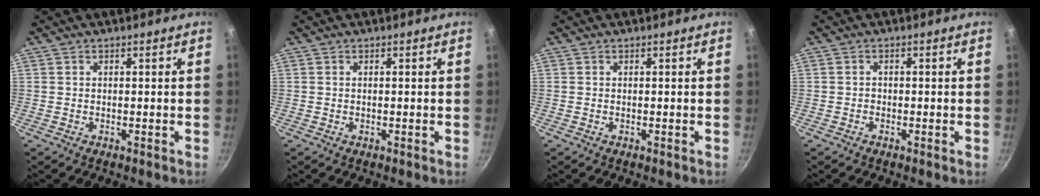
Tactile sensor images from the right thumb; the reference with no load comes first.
{"total": 0.0}
{"total": 0.0}
{"total": 0.7, "force": [-0.5, 0.5, 0.2], "torque": [-0.002, 0.003, -0.012]}